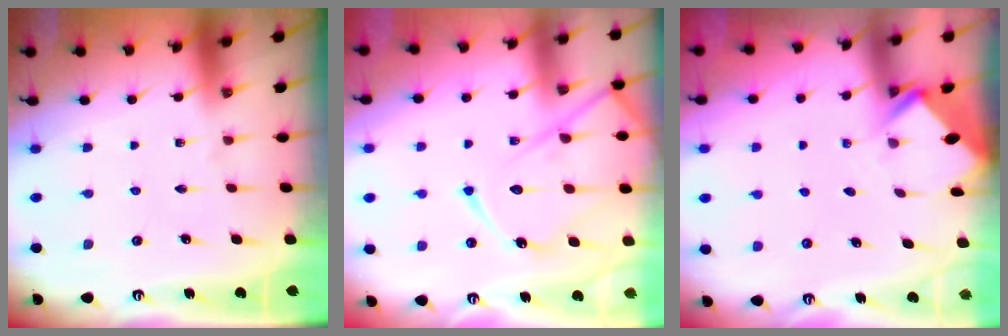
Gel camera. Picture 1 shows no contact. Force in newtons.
{"total": 17.5, "press": 17.4, "slide": 1.6}
{"total": 2.8, "press": 2.8, "slide": 0.2}